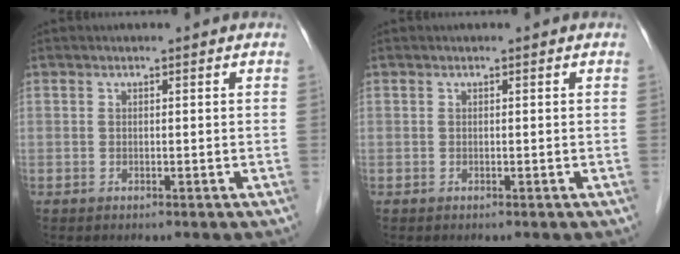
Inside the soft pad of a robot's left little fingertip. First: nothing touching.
{"total": 0.0}